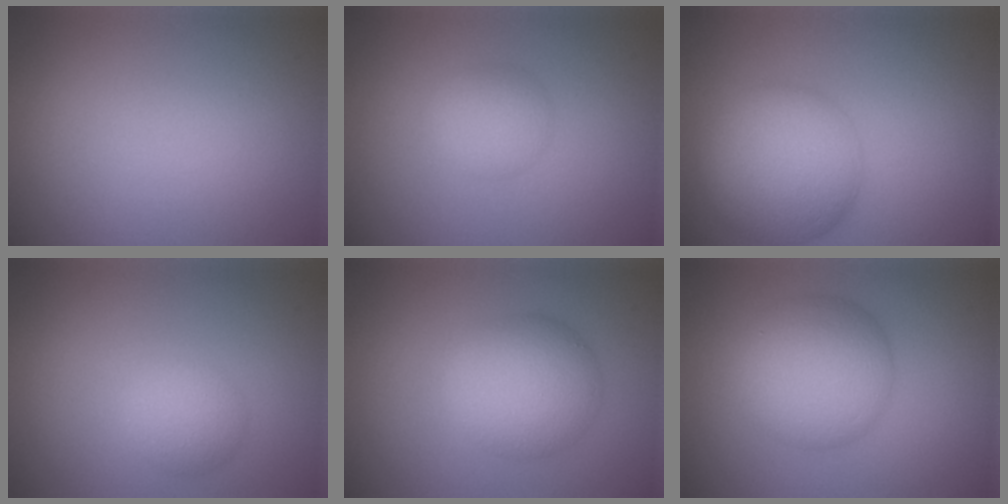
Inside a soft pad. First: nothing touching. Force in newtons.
{"total": 2.4, "press": 2.4, "slide": 0.1}
{"total": 7.9, "press": 7.9, "slide": 0.2}
{"total": 2.3, "press": 2.3, "slide": 0.1}
{"total": 5.6, "press": 5.6, "slide": 0.1}
{"total": 7.0, "press": 7.0, "slide": 0.1}